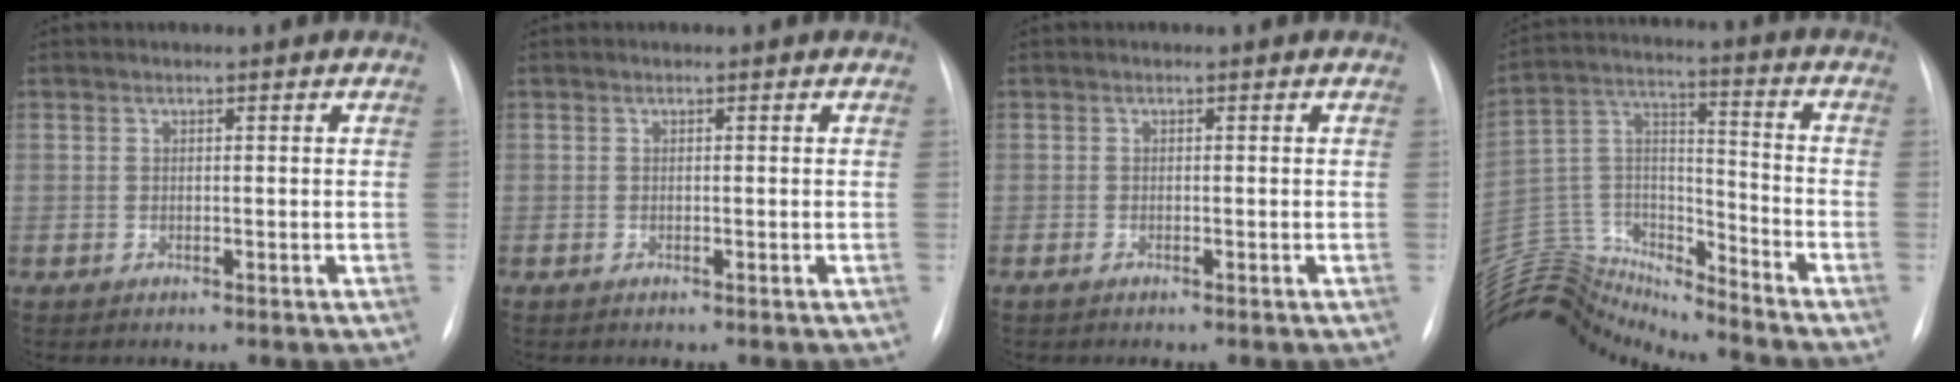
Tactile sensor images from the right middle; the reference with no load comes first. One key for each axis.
{"total": 0.0}
{"total": 0.6, "fx": -0.4, "fy": 0.1, "fz": 0.4, "tx": -0.010, "ty": -0.002, "tz": -0.008}
{"total": 16.7, "fx": -16.5, "fy": 2.1, "fz": 1.9, "tx": -0.041, "ty": 0.062, "tz": -0.299}